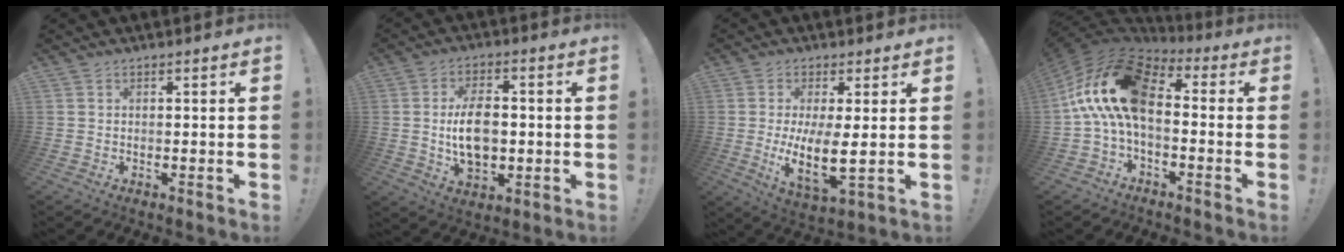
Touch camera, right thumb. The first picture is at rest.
{"total": 12.0, "force": [-0.2, 7.8, 9.1], "torque": [-0.154, -0.002, -0.007]}
{"total": 9.8, "force": [1.0, 2.5, 9.4], "torque": [-0.173, -0.033, 0.017]}
{"total": 18.4, "force": [1.9, 9.6, 15.6], "torque": [-0.299, 0.006, 0.037]}